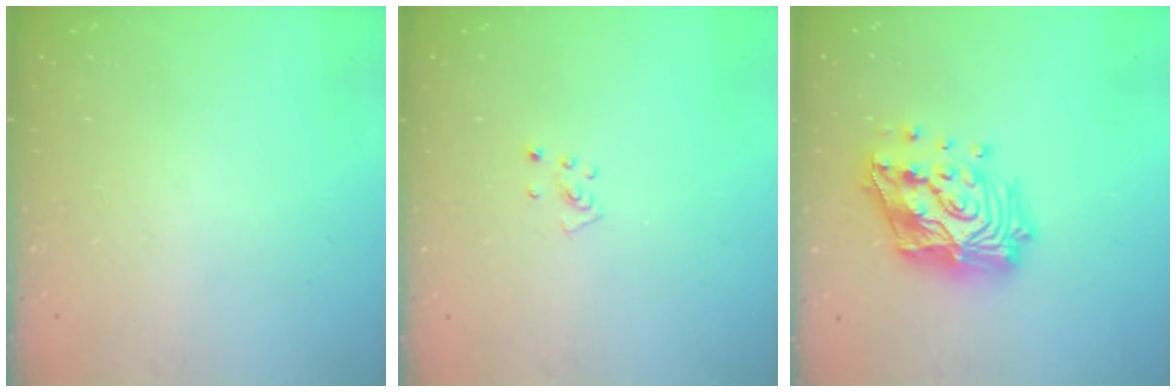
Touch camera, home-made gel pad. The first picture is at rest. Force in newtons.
{"total": 3.8, "press": 3.8, "slide": 0.4}
{"total": 25.6, "press": 25.5, "slide": 2.2}